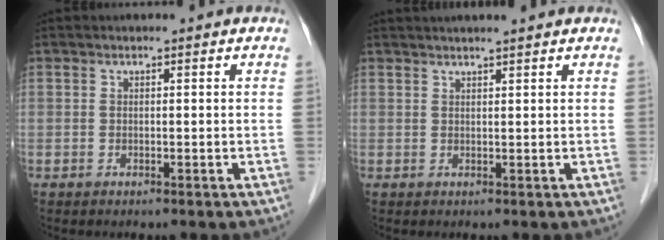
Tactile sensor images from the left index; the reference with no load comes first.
{"total": 5.3, "force": [4.7, -0.1, 2.5], "torque": [-0.033, 0.027, 0.065]}